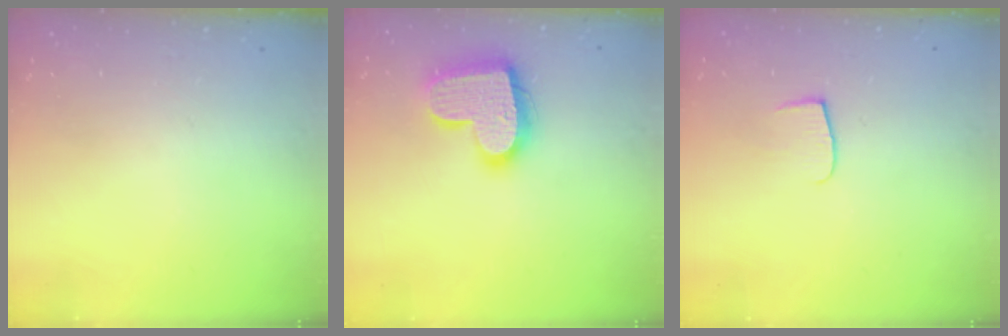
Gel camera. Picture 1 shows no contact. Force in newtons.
{"total": 18.0, "press": 18.0, "slide": 1.1}
{"total": 4.9, "press": 4.9, "slide": 0.5}